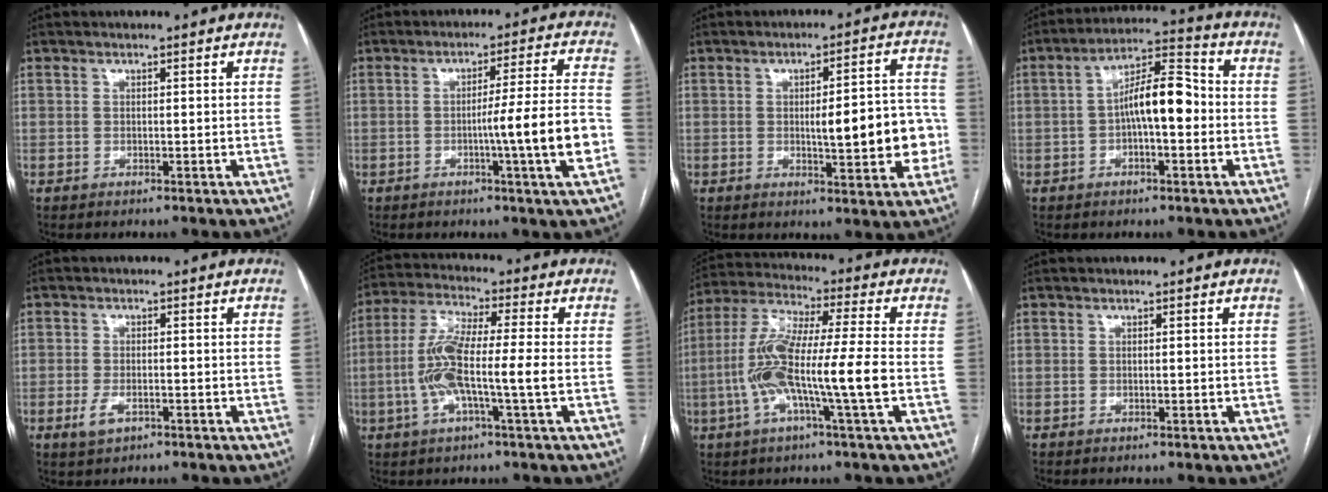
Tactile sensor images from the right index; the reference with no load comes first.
{"total": 10.3, "force": [-2.7, -1.5, 9.9], "torque": [-0.148, -0.005, -0.041]}
{"total": 10.8, "force": [-1.3, 2.6, 10.4], "torque": [-0.132, 0.020, -0.009]}
{"total": 9.5, "force": [-0.9, 2.8, 9.1], "torque": [-0.157, 0.032, -0.017]}
{"total": 2.9, "force": [-1.4, 1.4, 2.1], "torque": [-0.045, -0.001, -0.022]}
{"total": 10.1, "force": [-1.8, 0.5, 9.9], "torque": [-0.208, 0.013, -0.040]}
{"total": 13.4, "force": [-2.9, 0.2, 13.1], "torque": [-0.271, 0.009, -0.061]}
{"total": 0.0}